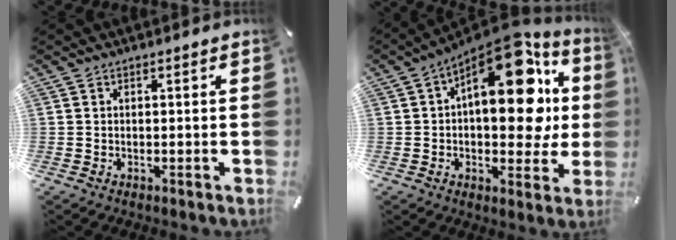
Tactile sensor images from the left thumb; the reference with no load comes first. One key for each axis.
{"total": 20.5, "fx": 6.3, "fy": 10.6, "fz": 16.4, "tx": -0.213, "ty": -0.051, "tz": 0.102}